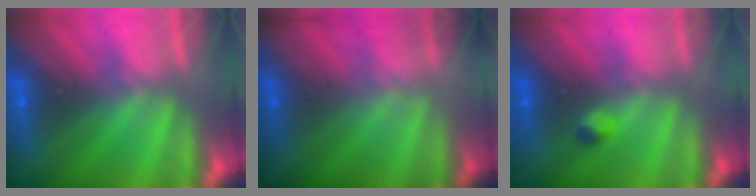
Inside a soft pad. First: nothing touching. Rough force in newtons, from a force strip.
{"total": 1.7}
{"total": 2.4}